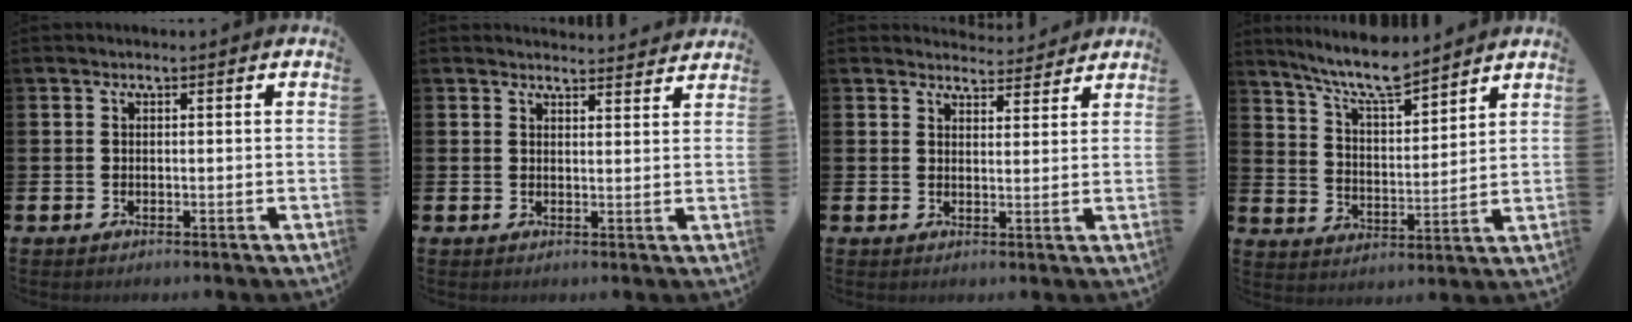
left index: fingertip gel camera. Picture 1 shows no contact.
{"total": 2.8, "force": [2.8, 0.2, -0.2], "torque": [0.007, -0.020, 0.049]}
{"total": 3.6, "force": [3.5, 0.6, -0.2], "torque": [0.007, -0.023, 0.063]}
{"total": 8.5, "force": [7.6, 1.1, 3.6], "torque": [-0.090, -0.042, 0.135]}